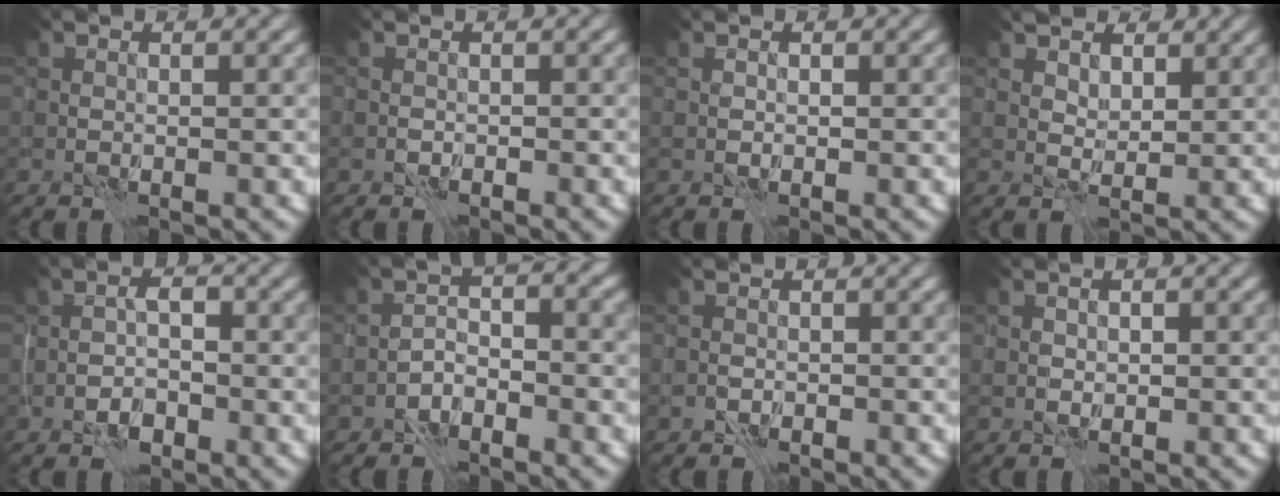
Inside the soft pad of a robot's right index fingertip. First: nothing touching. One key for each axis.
{"total": 0.8, "fx": -0.6, "fy": 0.5, "fz": -0.1, "tx": 0.001, "ty": 0.001, "tz": -0.013}
{"total": 0.0}
{"total": 3.4, "fx": 2.6, "fy": 1.8, "fz": 1.0, "tx": -0.029, "ty": -0.005, "tz": 0.046}
{"total": 1.8, "fx": -1.0, "fy": 1.0, "fz": 1.1, "tx": -0.021, "ty": 0.005, "tz": -0.024}
{"total": 2.4, "fx": -1.8, "fy": 1.0, "fz": 1.2, "tx": -0.021, "ty": 0.009, "tz": -0.040}
{"total": 1.1, "fx": -0.8, "fy": 0.7, "fz": 0.0, "tx": -0.002, "ty": 0.001, "tz": -0.018}
{"total": 0.6, "fx": -0.1, "fy": 0.5, "fz": 0.3, "tx": -0.007, "ty": 0.002, "tz": -0.002}